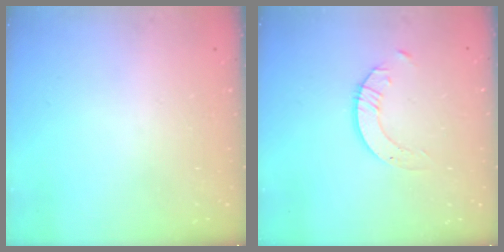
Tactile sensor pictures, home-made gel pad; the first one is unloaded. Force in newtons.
{"total": 2.3, "press": 2.3, "slide": 0.2}